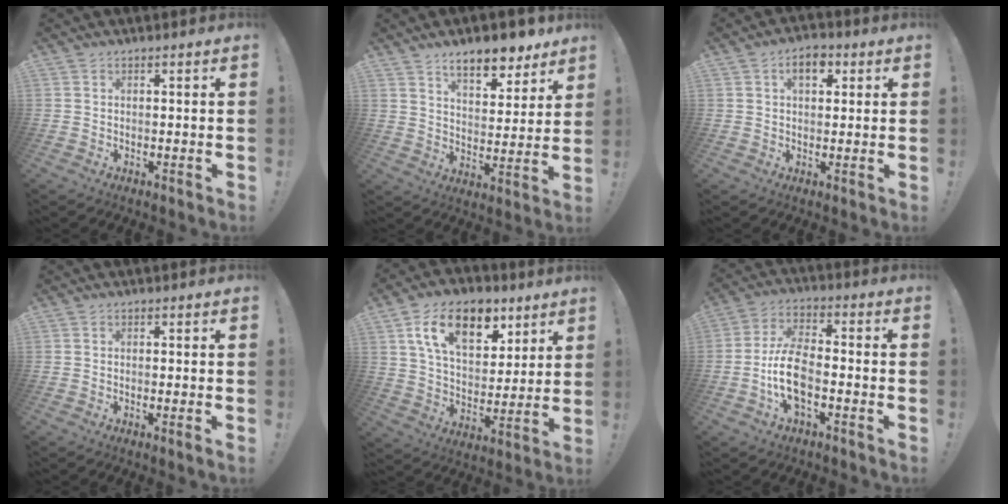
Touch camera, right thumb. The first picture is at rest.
{"total": 11.8, "force": [8.8, 4.8, 6.1], "torque": [-0.083, -0.059, 0.154]}
{"total": 5.9, "force": [2.4, 3.4, 4.3], "torque": [-0.060, 0.002, 0.039]}
{"total": 1.4, "force": [-0.5, -0.4, 1.2], "torque": [-0.026, 0.000, -0.008]}
{"total": 18.4, "force": [9.4, 10.4, 11.8], "torque": [-0.188, -0.032, 0.168]}
{"total": 12.2, "force": [-4.5, 5.9, 9.8], "torque": [-0.197, 0.015, -0.079]}